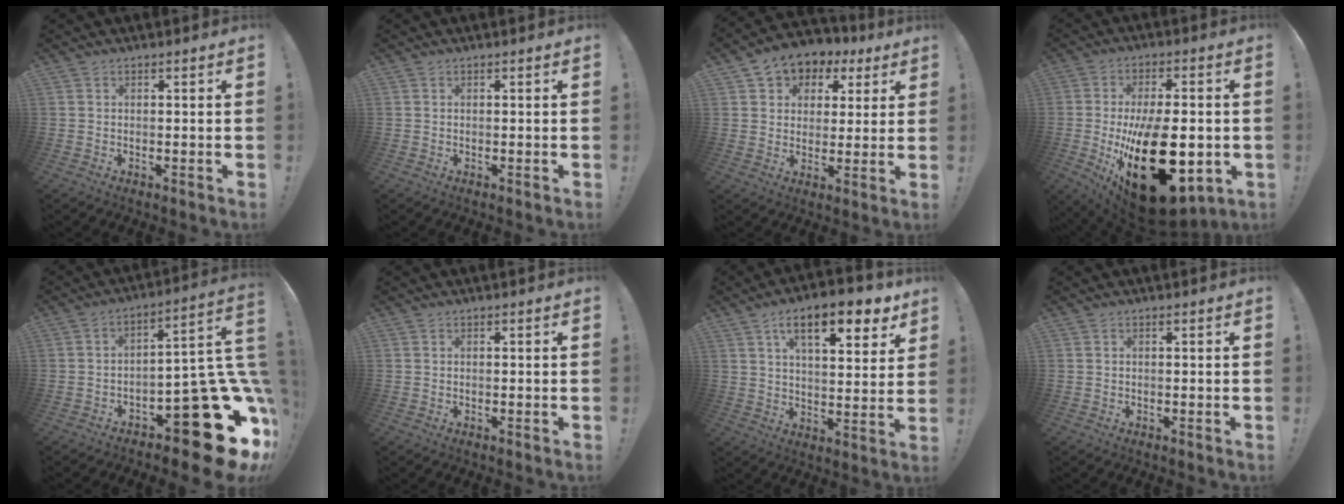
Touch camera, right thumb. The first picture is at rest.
{"total": 0.0}
{"total": 7.0, "force": [3.2, 5.9, 1.9], "torque": [-0.034, -0.021, 0.068]}
{"total": 29.6, "force": [-5.0, 14.7, 25.2], "torque": [-0.405, 0.005, -0.051]}
{"total": 23.1, "force": [-11.0, 8.9, 18.2], "torque": [-0.193, 0.044, -0.162]}
{"total": 0.0}
{"total": 14.8, "force": [8.4, 5.3, 11.0], "torque": [-0.165, -0.040, 0.134]}
{"total": 0.0}